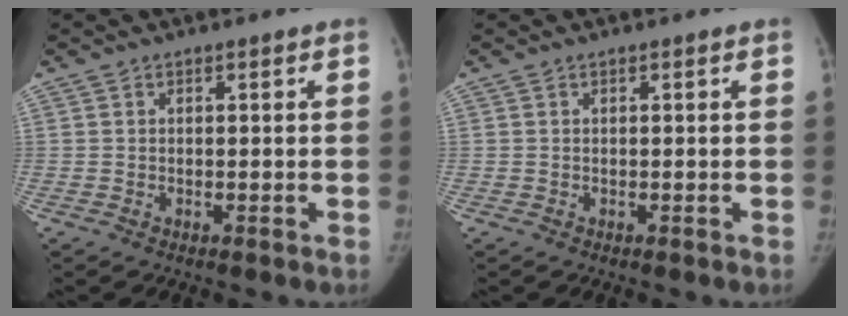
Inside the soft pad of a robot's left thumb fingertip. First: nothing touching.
{"total": 0.0}